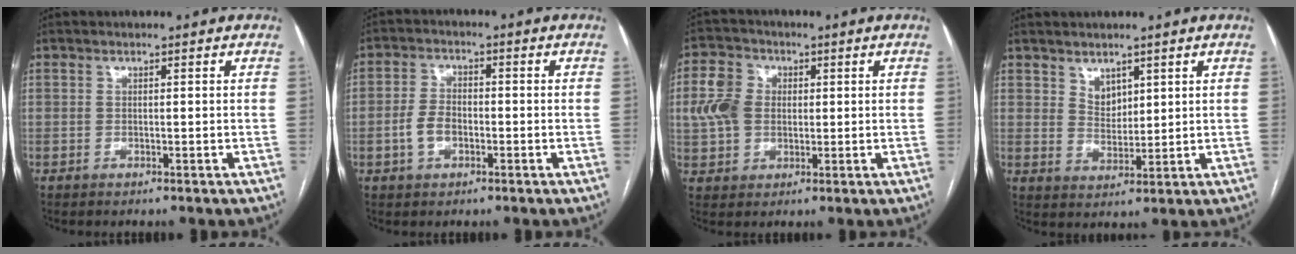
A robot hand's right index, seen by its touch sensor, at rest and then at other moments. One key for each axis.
{"total": 4.7, "fx": -1.4, "fy": 3.0, "fz": 3.3, "tx": -0.072, "ty": 0.012, "tz": -0.024}
{"total": 8.1, "fx": 1.0, "fy": 6.5, "fz": 4.6, "tx": -0.115, "ty": 0.027, "tz": 0.022}
{"total": 3.5, "fx": 2.2, "fy": 2.2, "fz": 1.5, "tx": -0.026, "ty": -0.003, "tz": 0.050}